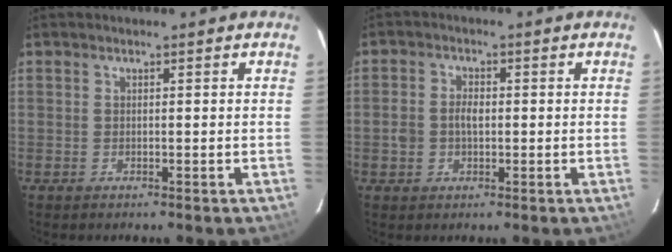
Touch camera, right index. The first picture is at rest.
{"total": 3.7, "force": [-0.5, 2.6, 2.5], "torque": [-0.048, 0.007, -0.008]}